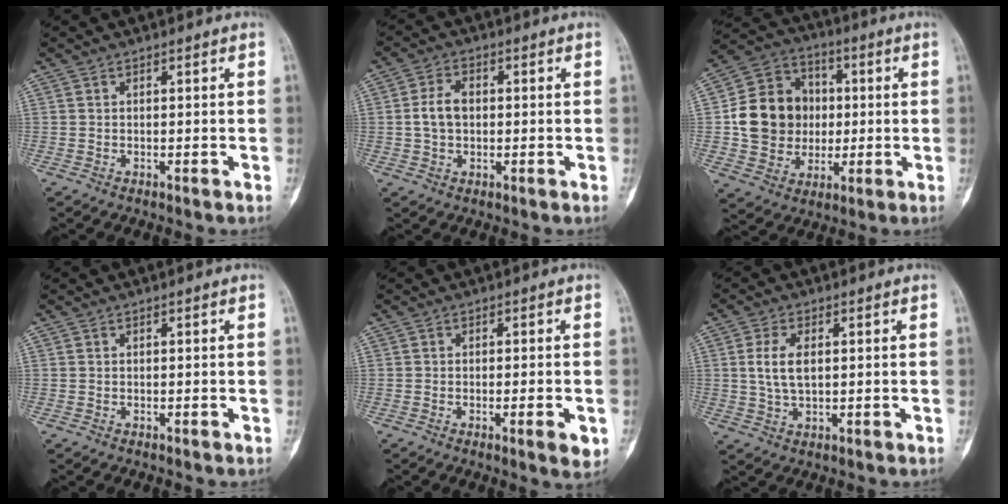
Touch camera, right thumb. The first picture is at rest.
{"total": 4.9, "force": [0.1, 3.3, 3.6], "torque": [-0.074, 0.015, 0.002]}
{"total": 15.6, "force": [0.5, 13.7, 7.3], "torque": [-0.103, 0.023, 0.016]}
{"total": 0.0}
{"total": 3.9, "force": [-1.2, 0.8, 3.6], "torque": [-0.050, -0.005, -0.013]}
{"total": 5.4, "force": [1.0, 2.7, 4.6], "torque": [-0.099, -0.002, 0.019]}